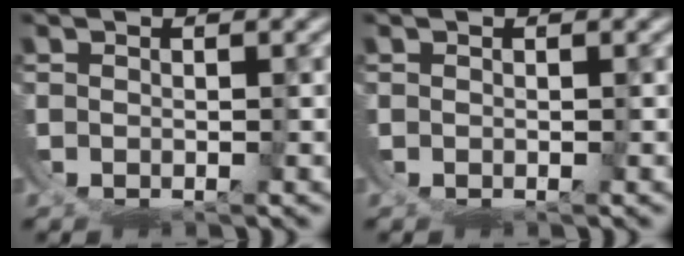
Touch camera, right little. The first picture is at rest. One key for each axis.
{"total": 0.0}